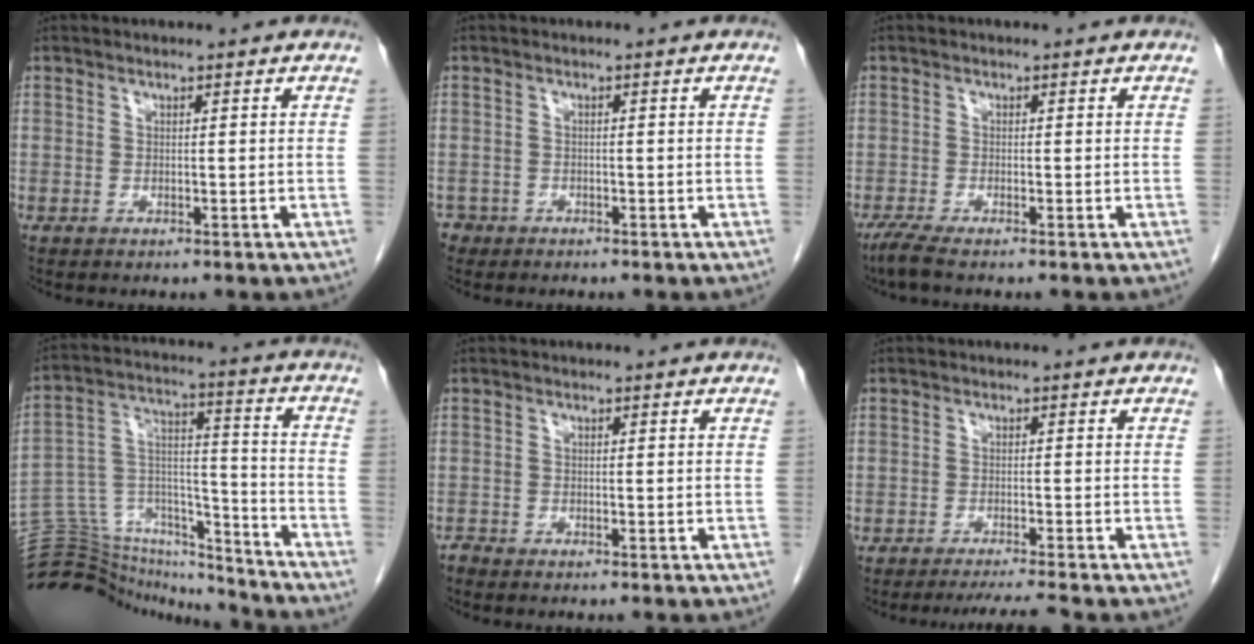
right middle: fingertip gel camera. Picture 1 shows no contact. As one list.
[{"total": 1.8, "force": [-1.3, 1.1, -0.2], "torque": [-0.002, 0.004, -0.024]}, {"total": 2.3, "force": [-1.8, -0.2, 1.4], "torque": [-0.039, -0.008, -0.041]}, {"total": 22.4, "force": [-21.6, 4.3, 4.0], "torque": [-0.103, 0.044, -0.340]}, {"total": 0.7, "force": [-0.7, -0.1, -0.1], "torque": [-0.001, -0.004, -0.016]}, {"total": 4.7, "force": [-4.1, -1.4, 1.7], "torque": [-0.023, -0.018, -0.064]}]